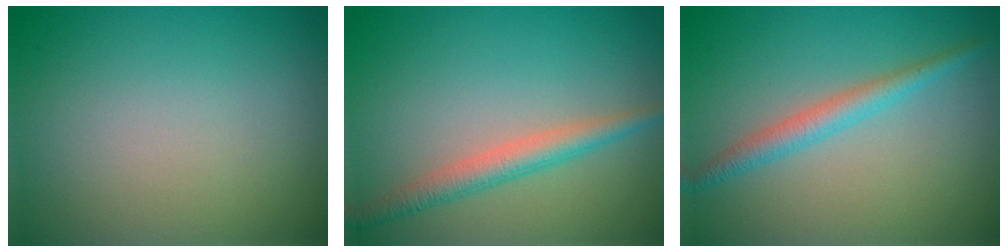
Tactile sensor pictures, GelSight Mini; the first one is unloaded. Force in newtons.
{"total": 2.8, "press": 2.8, "slide": 0.1}
{"total": 2.4, "press": 2.4, "slide": 0.1}